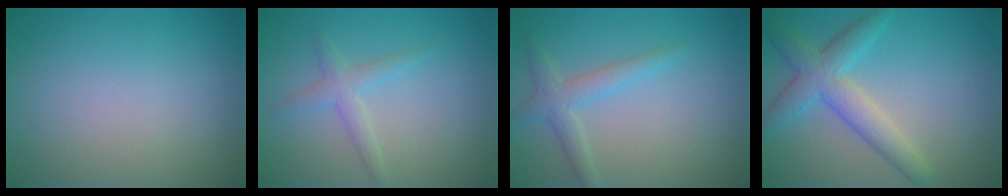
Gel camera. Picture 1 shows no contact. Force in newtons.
{"total": 1.9, "press": 1.9, "slide": 0.1}
{"total": 2.4, "press": 2.4, "slide": 0.1}
{"total": 4.4, "press": 4.4, "slide": 0.0}